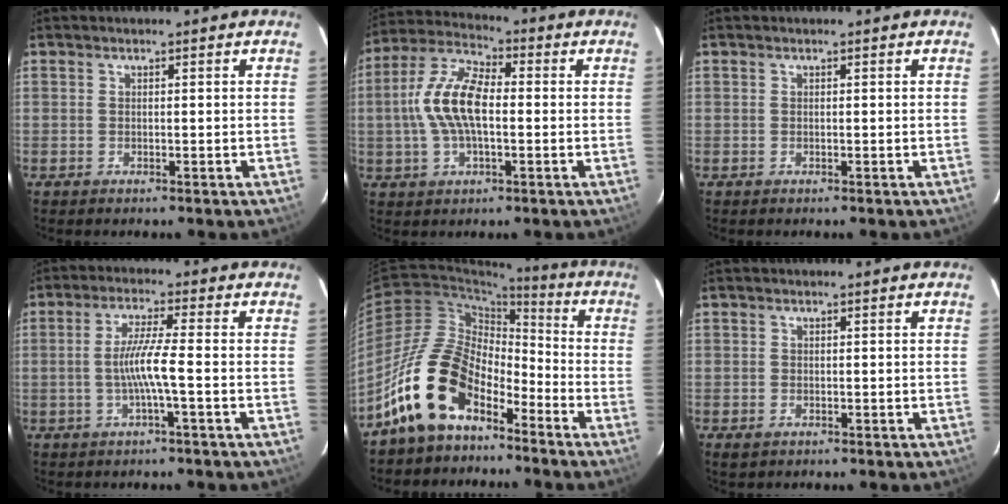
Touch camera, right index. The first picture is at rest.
{"total": 12.1, "force": [-0.5, 5.6, 10.7], "torque": [-0.227, 0.016, -0.014]}
{"total": 0.0}
{"total": 5.9, "force": [-1.5, -0.7, 5.6], "torque": [-0.115, -0.001, -0.028]}
{"total": 16.0, "force": [-10.1, 8.5, 9.1], "torque": [-0.176, 0.014, -0.190]}
{"total": 1.5, "force": [-0.8, 1.1, 0.7], "torque": [-0.011, -0.003, -0.015]}